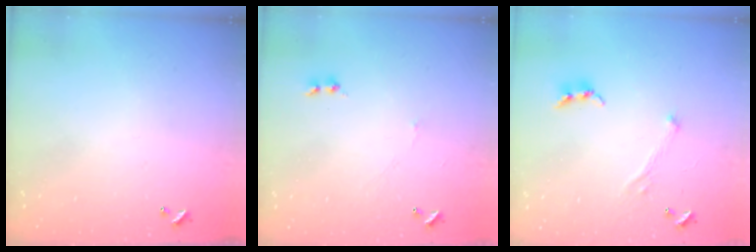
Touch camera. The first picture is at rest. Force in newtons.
{"total": 1.5, "press": 1.4, "slide": 0.6}
{"total": 0.8, "press": 0.7, "slide": 0.4}